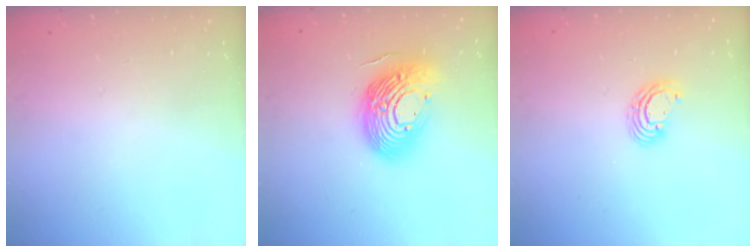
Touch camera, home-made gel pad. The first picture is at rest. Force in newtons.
{"total": 20.9, "press": 20.8, "slide": 1.8}
{"total": 5.2, "press": 5.2, "slide": 0.3}